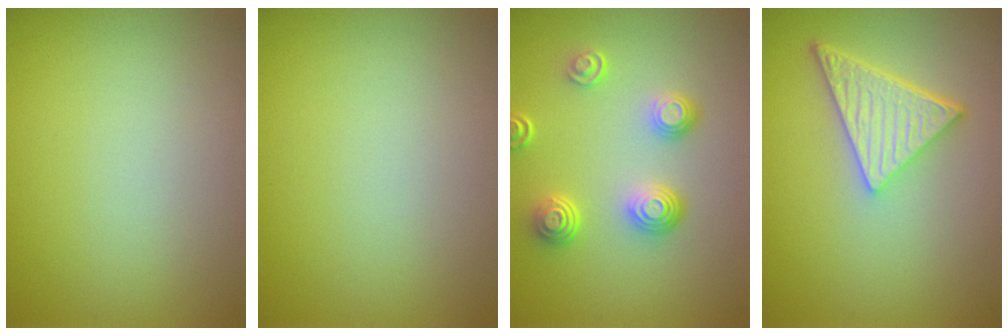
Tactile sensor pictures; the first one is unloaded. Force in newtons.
{"total": 0.0}
{"total": 3.7, "press": 2.9, "slide": 2.3}
{"total": 5.0, "press": 3.7, "slide": 3.3}